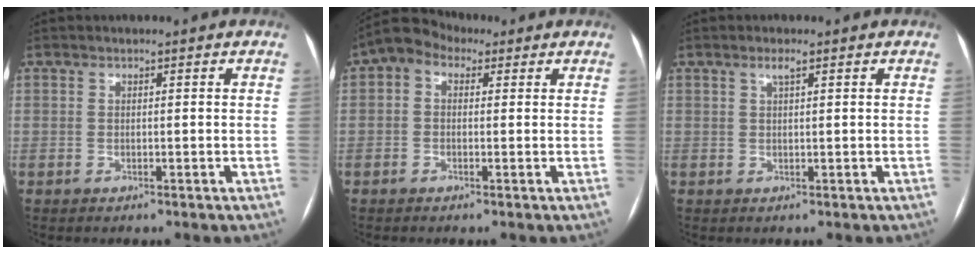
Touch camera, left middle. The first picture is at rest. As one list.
[{"total": 4.5, "force": [1.5, 3.2, 2.8], "torque": [-0.058, 0.036, 0.018]}, {"total": 1.4, "force": [0.8, 0.1, 1.2], "torque": [-0.024, 0.004, 0.016]}]